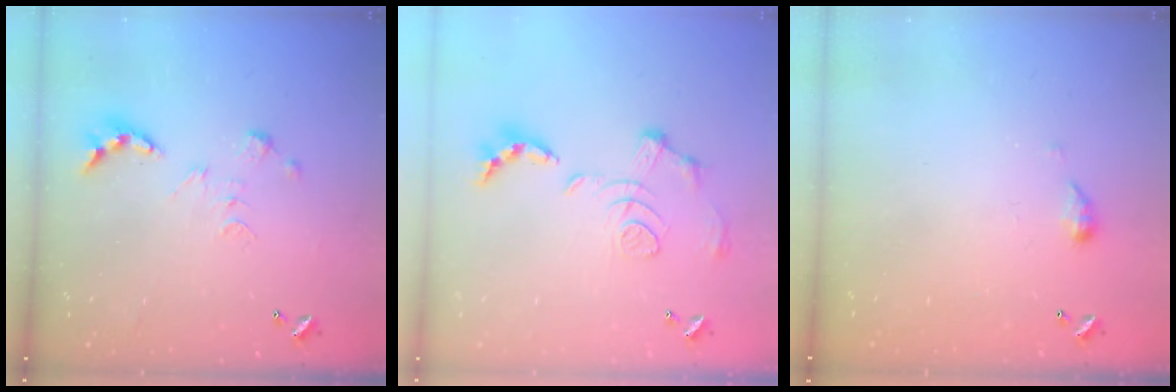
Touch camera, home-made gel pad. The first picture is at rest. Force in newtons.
{"total": 1.6, "press": 0.9, "slide": 1.3}
{"total": 3.6, "press": 3.5, "slide": 0.5}